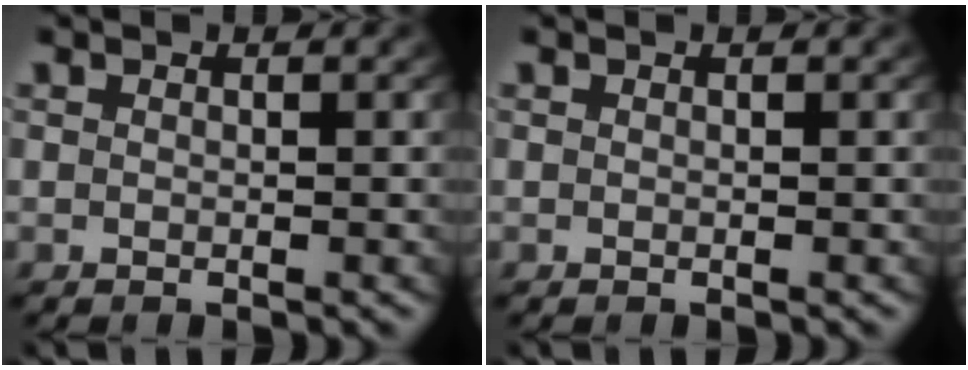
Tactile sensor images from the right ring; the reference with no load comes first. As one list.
[{"total": 0.0}]